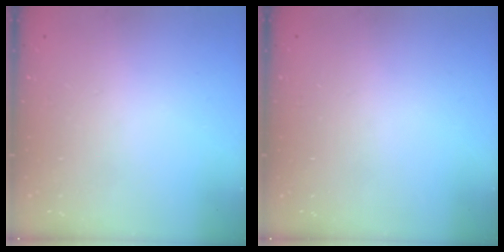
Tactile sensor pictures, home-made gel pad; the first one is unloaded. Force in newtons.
{"total": 0.0}